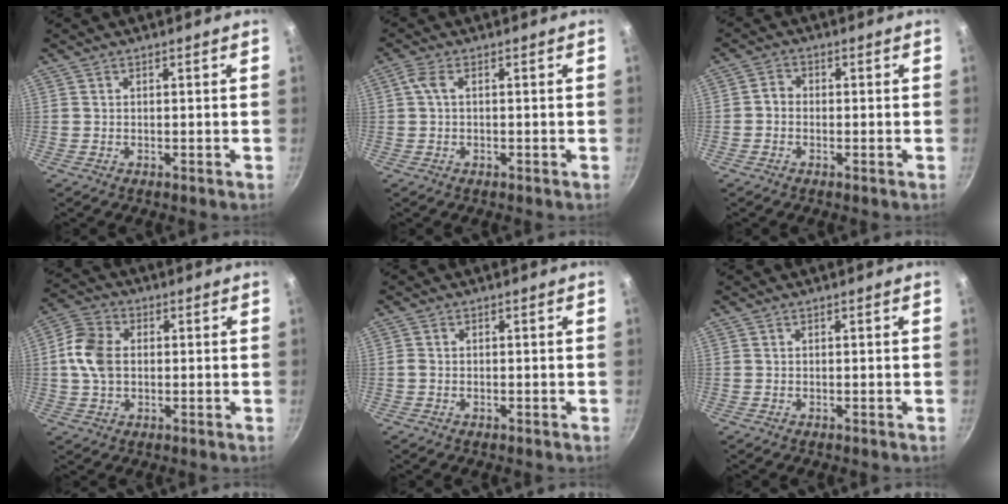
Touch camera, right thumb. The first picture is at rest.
{"total": 2.6, "force": [0.1, 1.2, 2.4], "torque": [-0.058, 0.009, -0.003]}
{"total": 2.4, "force": [-0.5, 2.0, 1.3], "torque": [-0.020, 0.013, -0.016]}
{"total": 8.8, "force": [0.3, 6.3, 6.2], "torque": [-0.111, 0.012, -0.004]}
{"total": 0.9, "force": [-0.4, 0.6, 0.6], "torque": [-0.017, 0.004, -0.010]}
{"total": 0.0}